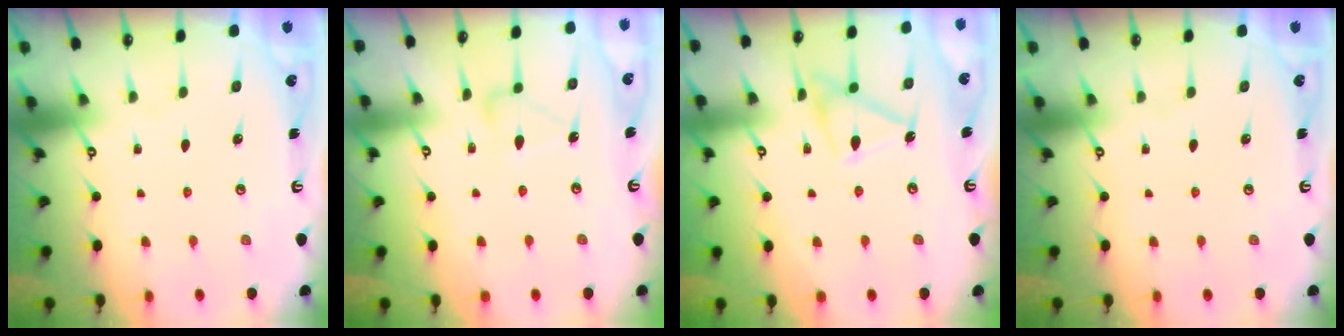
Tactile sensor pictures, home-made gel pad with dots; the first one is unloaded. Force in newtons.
{"total": 11.5, "press": 11.4, "slide": 0.5}
{"total": 14.5, "press": 14.5, "slide": 0.6}
{"total": 0.0}